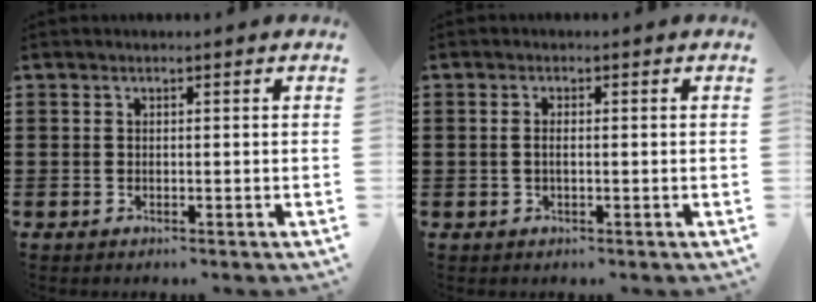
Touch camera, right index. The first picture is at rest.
{"total": 1.2, "force": [-0.2, 0.3, 1.1], "torque": [-0.023, -0.001, -0.004]}